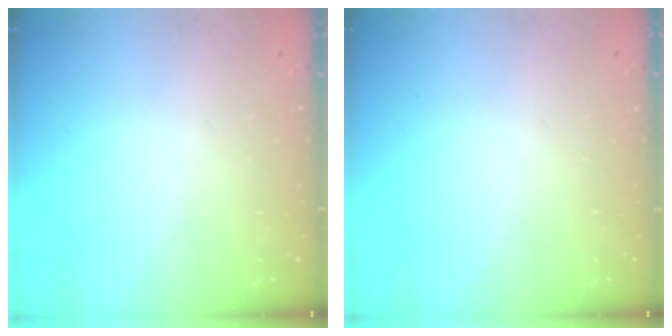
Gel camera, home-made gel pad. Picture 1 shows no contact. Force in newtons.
{"total": 0.0}